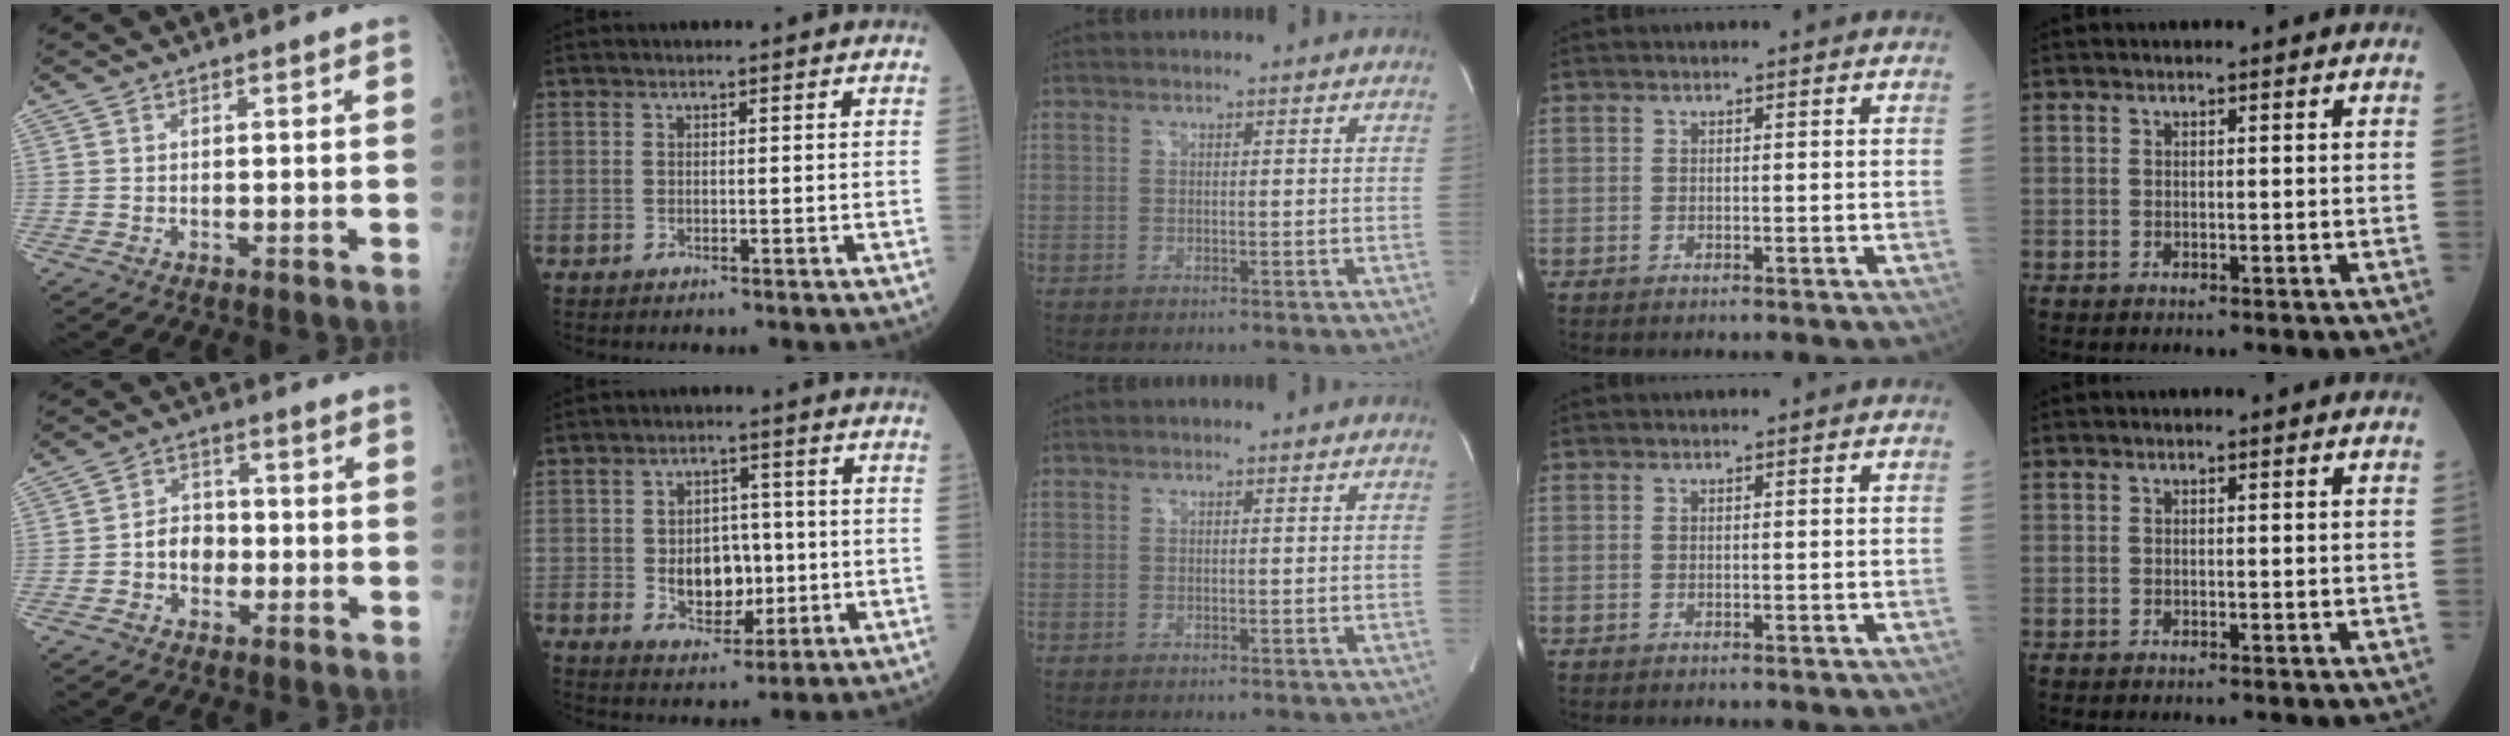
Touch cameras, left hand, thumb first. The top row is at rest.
{"thumb": {"total": 5.3, "force": [-1.4, 4.3, 2.8], "torque": [-0.018, 0.019, -0.033]}, "index": {"total": 7.3, "force": [-0.8, 4.8, 5.4], "torque": [-0.088, 0.004, -0.004]}}